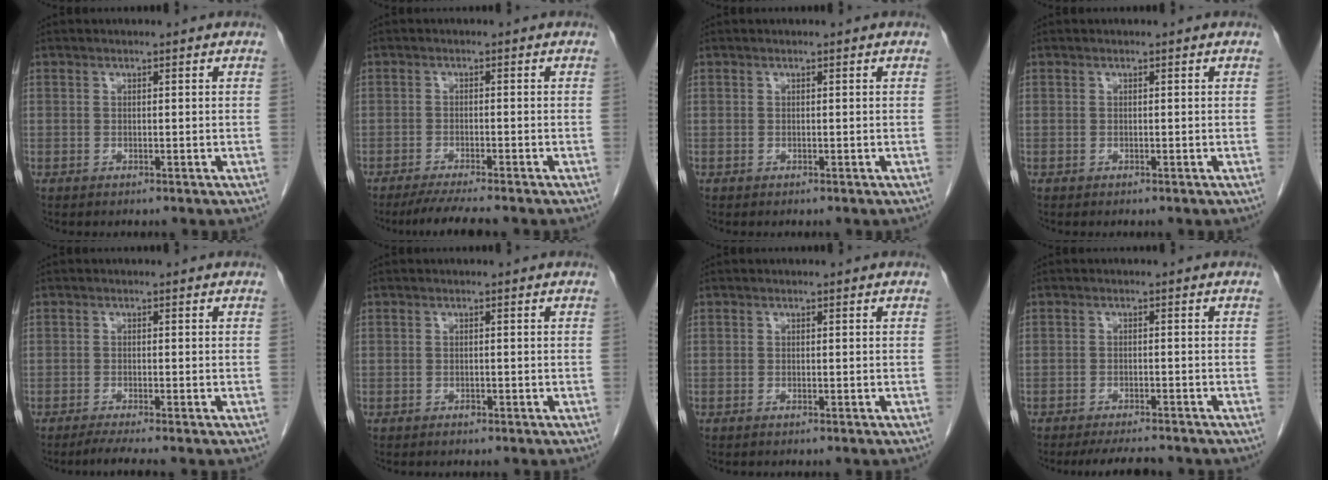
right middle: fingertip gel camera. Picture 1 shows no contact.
{"total": 5.6, "force": [-4.8, -0.2, 2.9], "torque": [-0.046, -0.017, -0.078]}
{"total": 0.0}
{"total": 0.0}
{"total": 2.7, "force": [-2.2, -0.6, 1.5], "torque": [-0.034, -0.010, -0.042]}
{"total": 0.6, "force": [-0.5, 0.3, 0.3], "torque": [-0.007, 0.001, -0.006]}
{"total": 0.0}
{"total": 5.1, "force": [-4.7, 0.6, 1.9], "torque": [-0.030, -0.013, -0.073]}